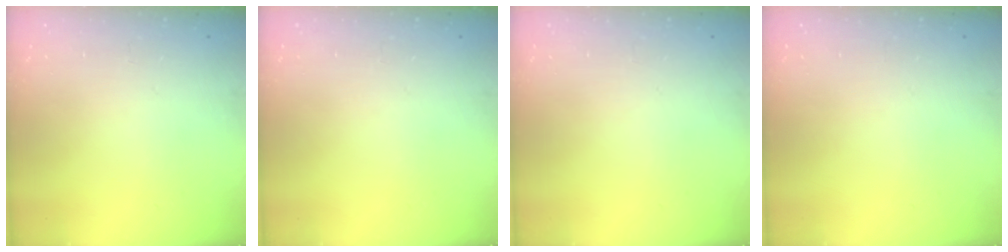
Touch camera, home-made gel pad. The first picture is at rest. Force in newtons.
{"total": 0.0}
{"total": 0.0}
{"total": 0.0}